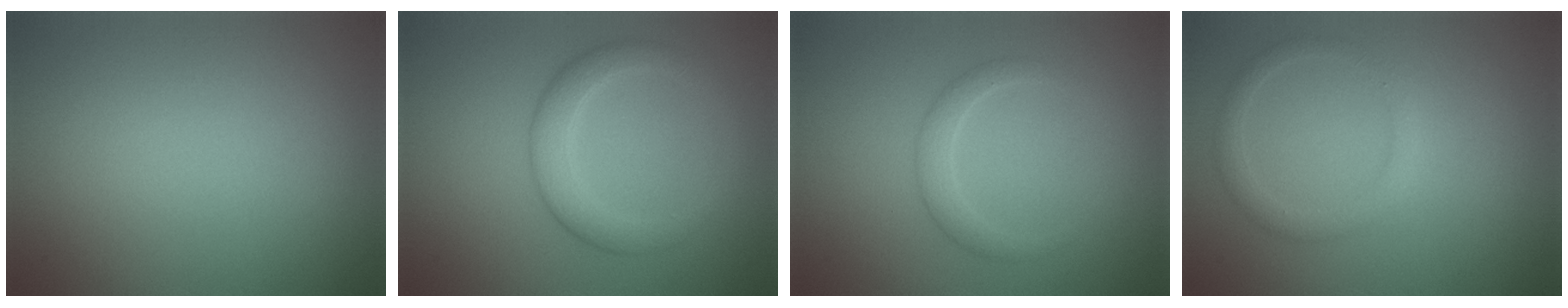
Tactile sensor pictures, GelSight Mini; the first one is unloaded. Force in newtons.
{"total": 3.0, "press": 3.0, "slide": 0.1}
{"total": 1.6, "press": 1.6, "slide": 0.1}
{"total": 1.7, "press": 1.7, "slide": 0.2}